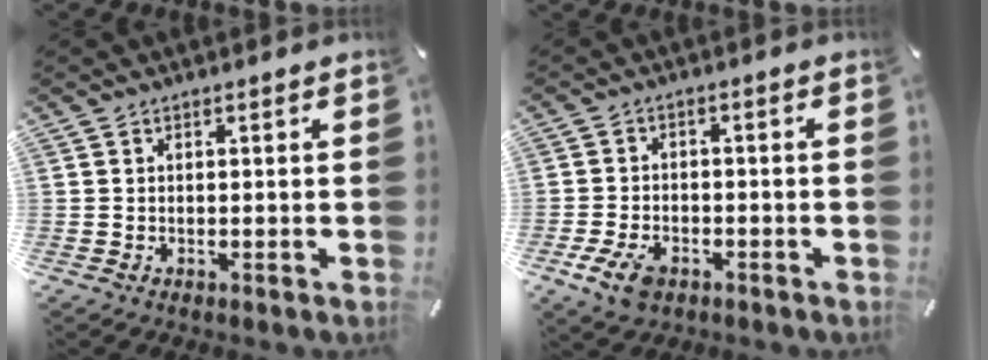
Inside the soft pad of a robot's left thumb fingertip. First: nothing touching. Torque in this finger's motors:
{"motor_torque": [-0.01, 1.09, 0.04, -0.01, 0.12]}